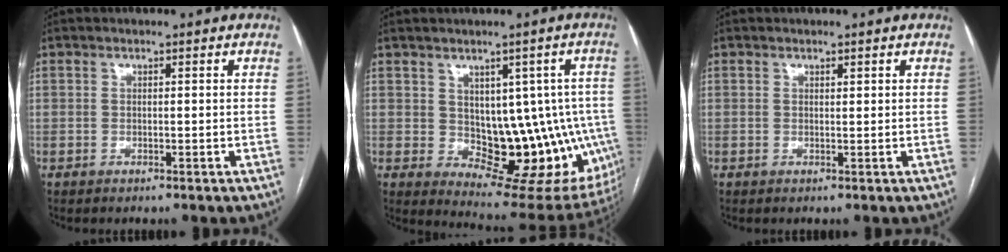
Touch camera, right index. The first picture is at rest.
{"total": 14.7, "force": [-1.1, 8.4, 12.0], "torque": [-0.118, 0.014, 0.007]}
{"total": 0.5, "force": [0.4, 0.1, 0.3], "torque": [-0.007, -0.002, 0.005]}